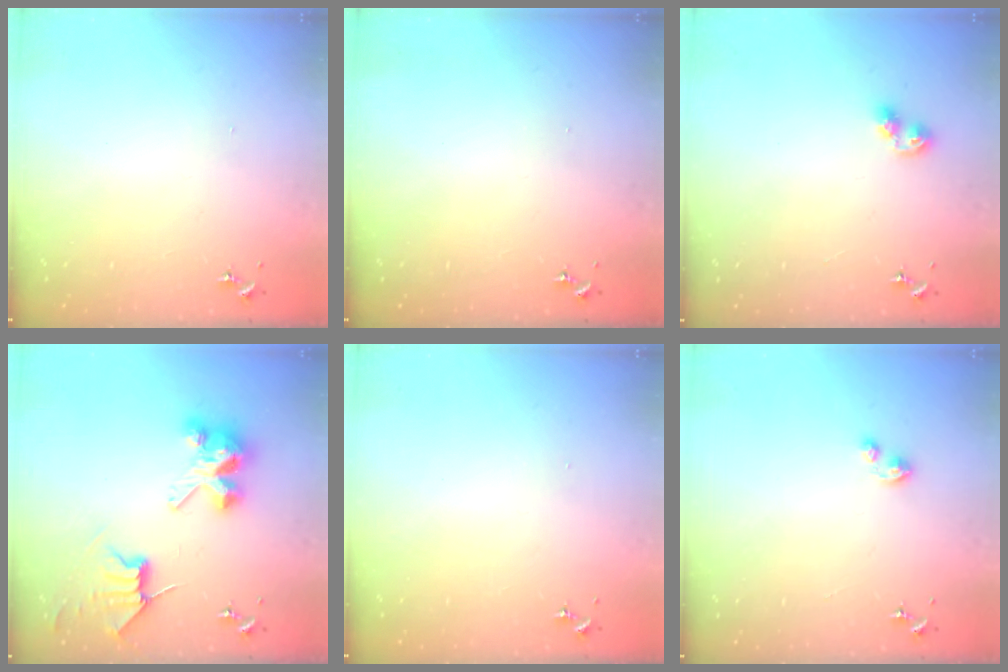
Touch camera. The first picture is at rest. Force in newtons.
{"total": 1.3, "press": 1.0, "slide": 0.9}
{"total": 6.1, "press": 6.1, "slide": 0.3}
{"total": 8.7, "press": 8.6, "slide": 0.6}
{"total": 0.0}
{"total": 2.9, "press": 2.9, "slide": 0.3}